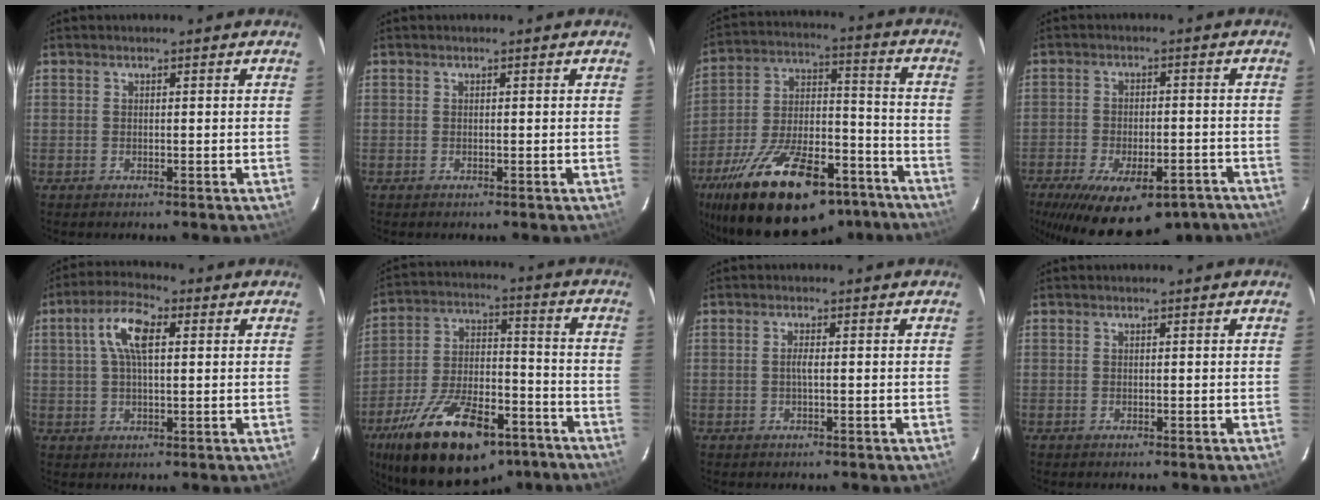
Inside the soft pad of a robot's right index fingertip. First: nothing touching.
{"total": 0.0}
{"total": 30.3, "force": [-21.4, 12.6, 17.5], "torque": [-0.317, 0.001, -0.310]}
{"total": 20.6, "force": [-14.2, 8.6, 12.1], "torque": [-0.236, -0.034, -0.194]}
{"total": 7.7, "force": [2.1, 3.1, 6.7], "torque": [-0.131, 0.019, 0.037]}
{"total": 25.8, "force": [-17.0, 11.0, 15.9], "torque": [-0.290, -0.008, -0.255]}
{"total": 0.9, "force": [0.1, 0.1, 0.9], "torque": [-0.018, 0.001, 0.001]}
{"total": 0.0}